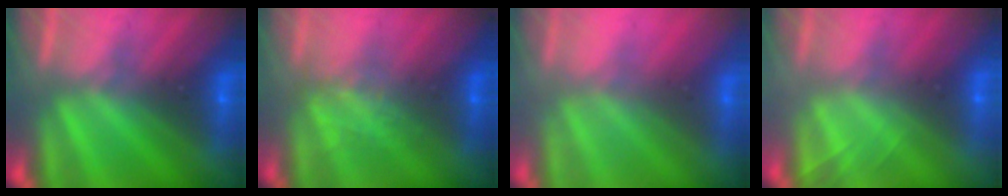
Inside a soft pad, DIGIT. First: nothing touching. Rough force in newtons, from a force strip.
{"total": 1.2}
{"total": 2.5}
{"total": 2.1}